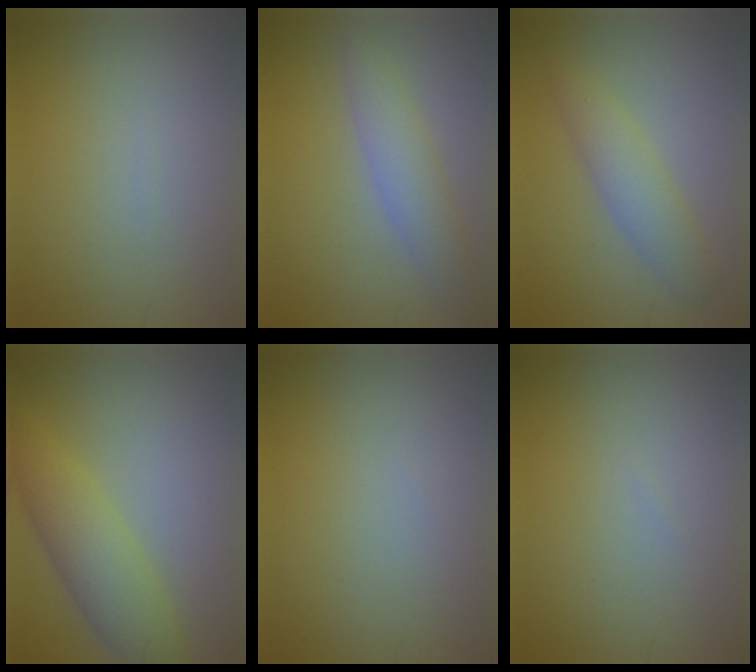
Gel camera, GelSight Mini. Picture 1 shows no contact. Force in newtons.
{"total": 3.3, "press": 3.3, "slide": 0.1}
{"total": 3.1, "press": 3.1, "slide": 0.1}
{"total": 4.5, "press": 4.5, "slide": 0.1}
{"total": 0.0}
{"total": 0.0}